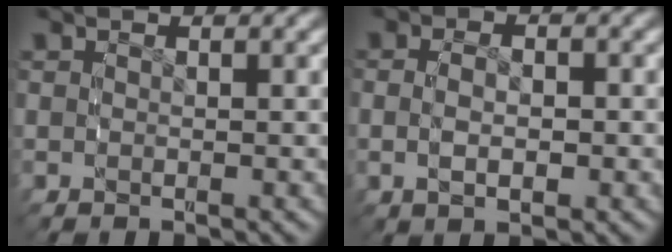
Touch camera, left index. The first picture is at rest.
{"total": 3.2, "force": [-0.3, 1.8, 2.6], "torque": [-0.053, 0.002, -0.006]}